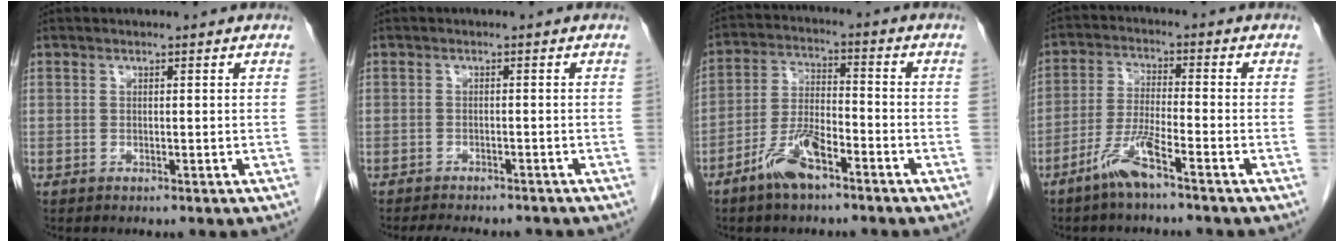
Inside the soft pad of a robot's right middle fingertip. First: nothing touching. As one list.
[{"total": 7.7, "force": [-6.8, 2.1, 2.8], "torque": [-0.040, -0.004, -0.086]}, {"total": 7.8, "force": [-5.0, 2.3, 5.5], "torque": [-0.121, 0.002, -0.096]}, {"total": 6.2, "force": [-4.3, 0.0, 4.5], "torque": [-0.099, -0.008, -0.090]}]